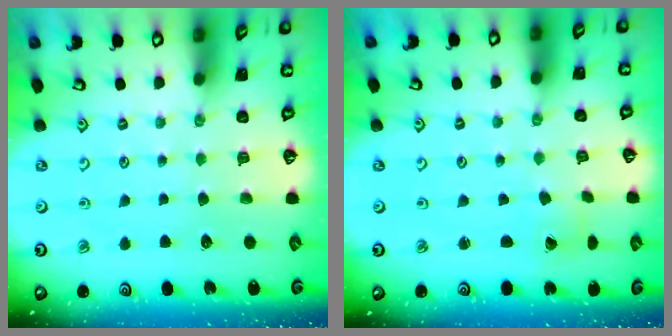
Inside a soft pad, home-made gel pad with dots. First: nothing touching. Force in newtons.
{"total": 2.0, "press": 2.0, "slide": 0.2}